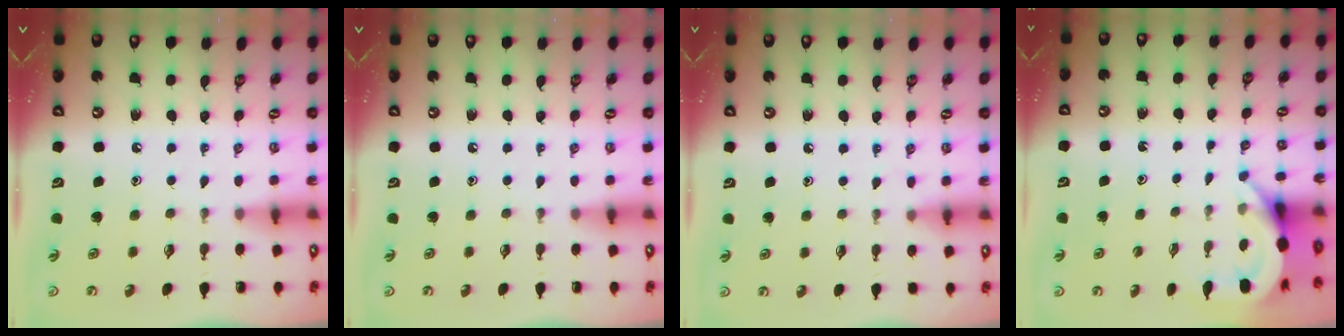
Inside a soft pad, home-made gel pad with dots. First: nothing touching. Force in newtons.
{"total": 0.0}
{"total": 6.0, "press": 6.0, "slide": 0.8}
{"total": 4.4, "press": 4.4, "slide": 0.2}